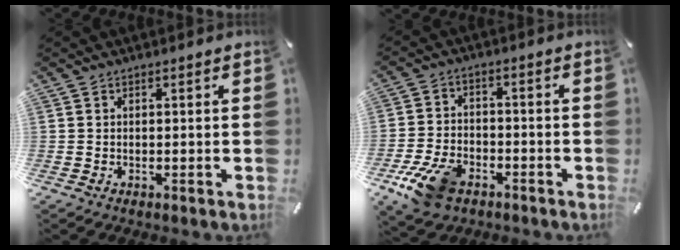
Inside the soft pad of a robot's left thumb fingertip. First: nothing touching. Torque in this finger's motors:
{"motor_torque": [-0.55, 1.09, 0.82, 0.82, 0.10]}